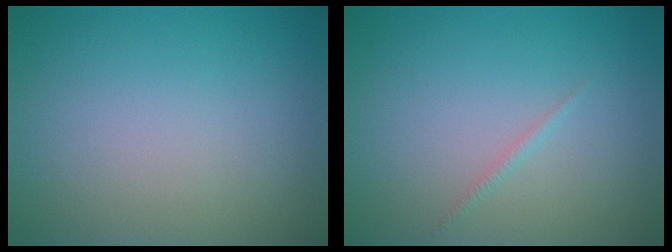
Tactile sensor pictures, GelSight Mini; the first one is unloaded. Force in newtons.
{"total": 0.6, "press": 0.6, "slide": 0.0}